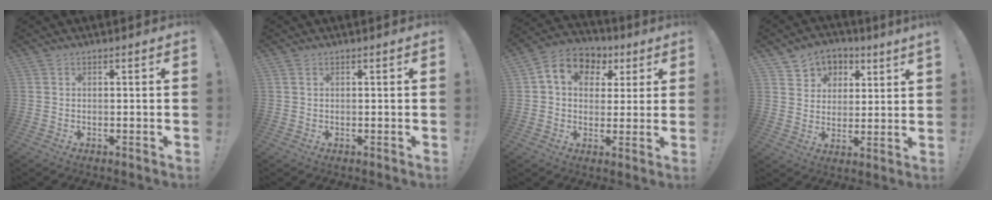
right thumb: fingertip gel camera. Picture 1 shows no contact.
{"total": 0.5, "force": [0.3, 0.3, 0.4], "torque": [-0.013, 0.003, 0.007]}
{"total": 11.0, "force": [4.0, 8.5, 5.6], "torque": [-0.080, -0.008, 0.077]}
{"total": 6.3, "force": [4.1, 4.8, 0.6], "torque": [-0.015, -0.037, 0.081]}